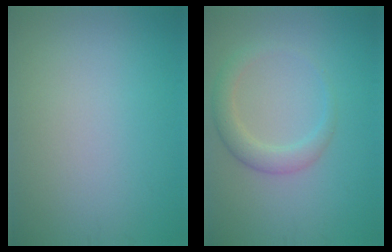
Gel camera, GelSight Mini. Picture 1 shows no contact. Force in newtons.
{"total": 2.6, "press": 2.6, "slide": 0.2}